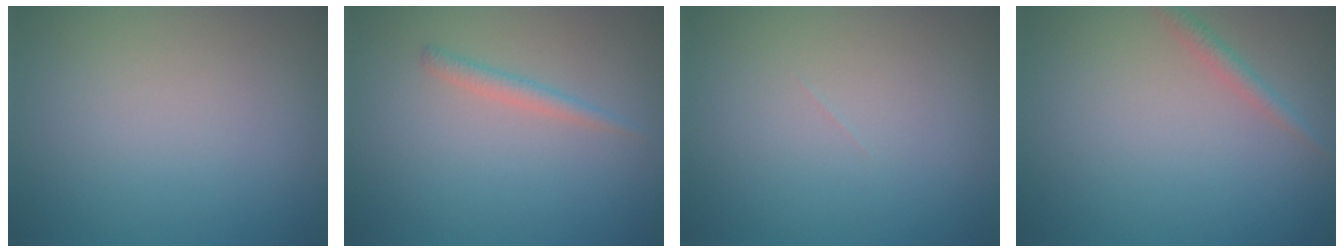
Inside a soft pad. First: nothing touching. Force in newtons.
{"total": 1.2, "press": 1.2, "slide": 0.1}
{"total": 0.0}
{"total": 1.3, "press": 1.3, "slide": 0.0}